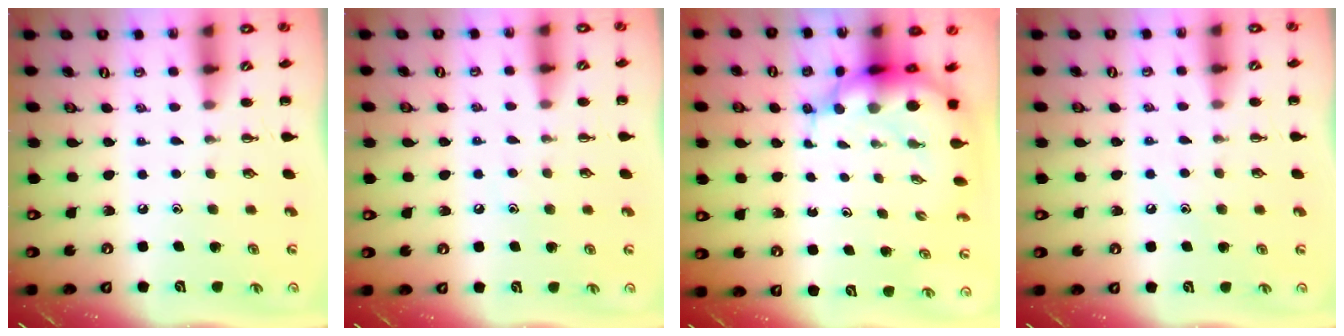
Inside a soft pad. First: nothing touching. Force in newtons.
{"total": 5.4, "press": 5.1, "slide": 1.5}
{"total": 8.3, "press": 8.0, "slide": 2.3}
{"total": 6.8, "press": 6.6, "slide": 1.7}